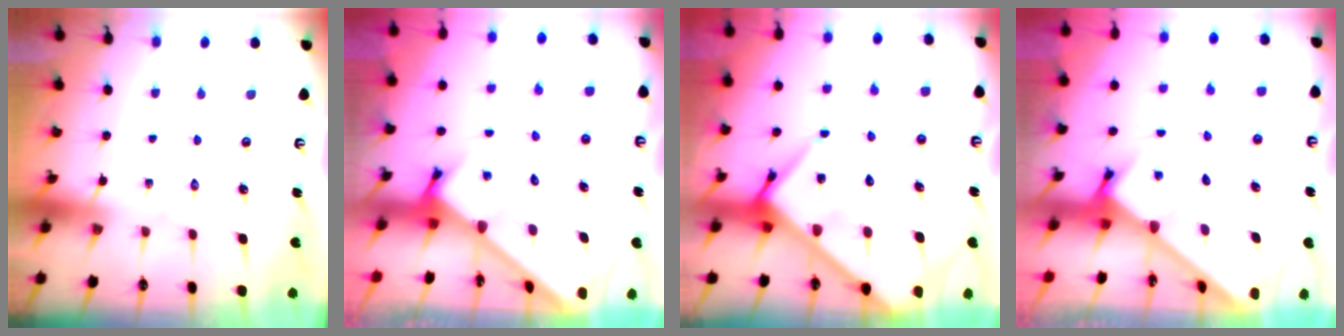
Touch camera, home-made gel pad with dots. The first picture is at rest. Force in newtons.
{"total": 2.8, "press": 2.8, "slide": 0.2}
{"total": 11.0, "press": 10.9, "slide": 1.0}
{"total": 1.9, "press": 1.9, "slide": 0.1}